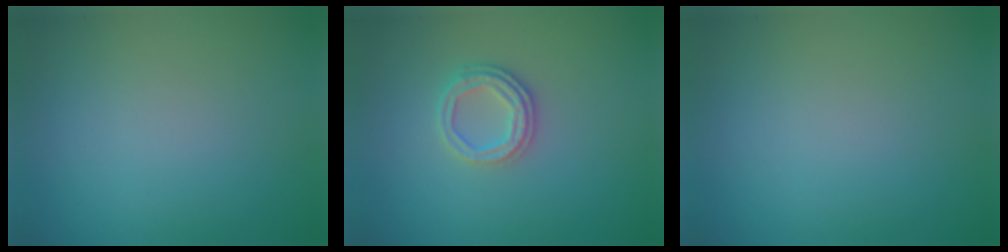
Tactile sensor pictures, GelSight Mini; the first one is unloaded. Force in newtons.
{"total": 2.5, "press": 2.4, "slide": 0.8}
{"total": 0.0}